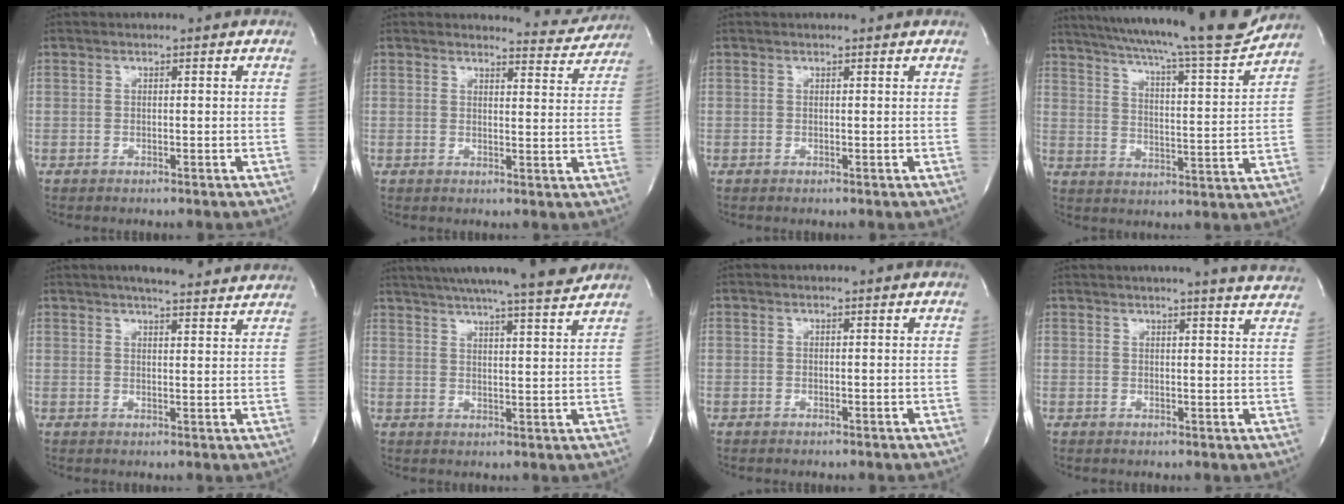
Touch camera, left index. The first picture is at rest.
{"total": 5.3, "force": [5.2, 0.5, -0.9], "torque": [0.014, -0.029, 0.048]}
{"total": 1.3, "force": [1.3, 0.1, 0.2], "torque": [-0.009, 0.005, 0.011]}
{"total": 22.4, "force": [20.0, 0.5, 10.0], "torque": [-0.167, -0.039, 0.275]}
{"total": 12.2, "force": [10.9, 1.7, 5.2], "torque": [-0.070, 0.011, 0.129]}
{"total": 17.5, "force": [15.7, -0.3, 7.7], "torque": [-0.128, -0.010, 0.215]}
{"total": 0.0}
{"total": 15.3, "force": [14.2, 0.4, 5.5], "torque": [-0.075, -0.025, 0.158]}